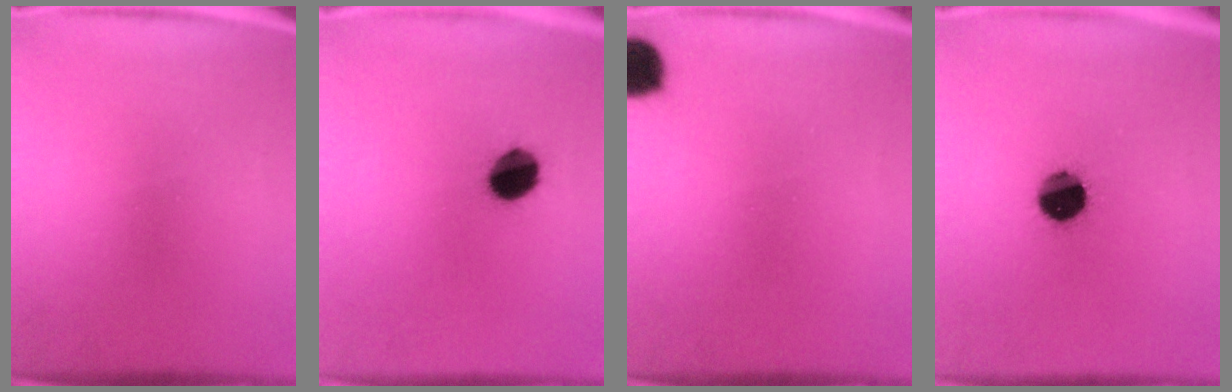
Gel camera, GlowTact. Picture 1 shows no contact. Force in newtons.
{"total": 8.7}
{"total": 5.8}
{"total": 10.4}